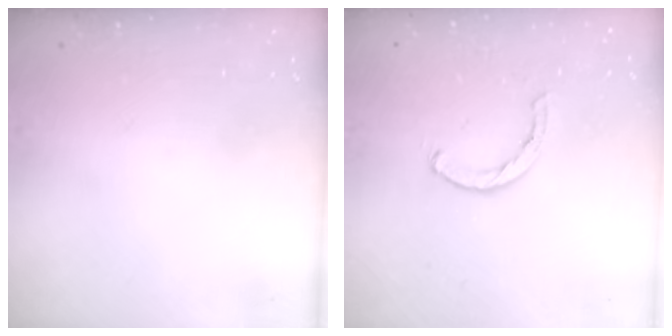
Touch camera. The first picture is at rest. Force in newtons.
{"total": 1.4, "press": 1.3, "slide": 0.3}